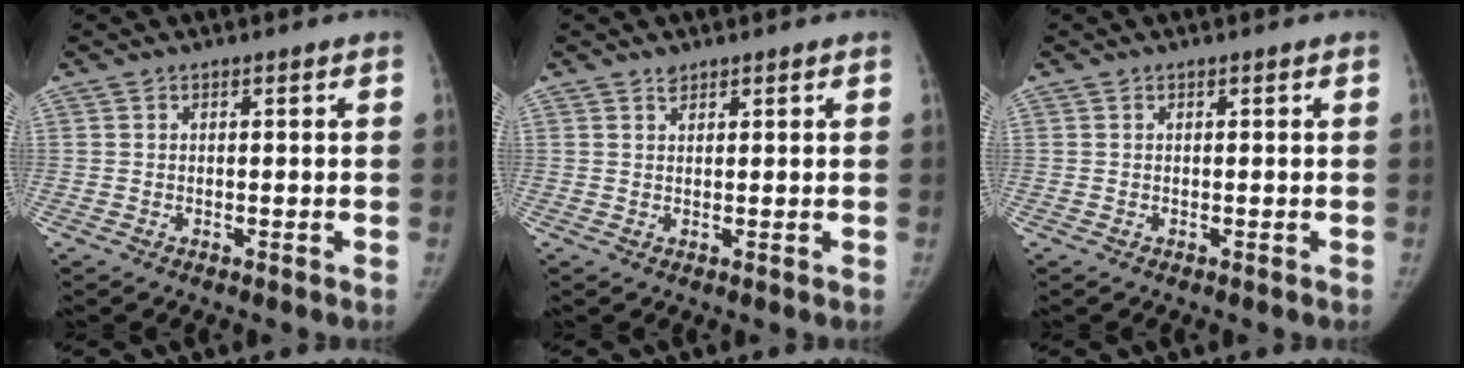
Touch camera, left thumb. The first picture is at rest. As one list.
[{"total": 1.0, "force": [0.8, 0.5, 0.2], "torque": [0.005, -0.006, 0.012]}, {"total": 0.0}]